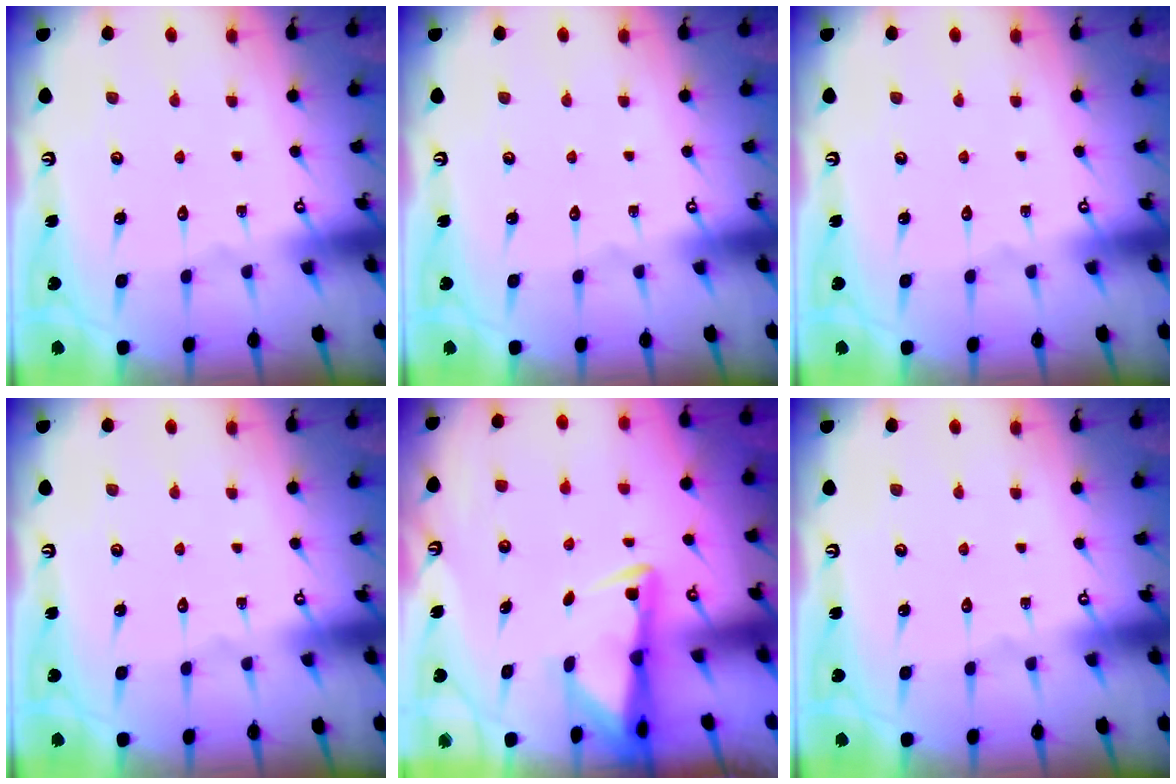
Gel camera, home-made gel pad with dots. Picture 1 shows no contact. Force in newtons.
{"total": 0.0}
{"total": 0.0}
{"total": 0.0}
{"total": 2.8, "press": 2.8, "slide": 0.5}
{"total": 0.0}